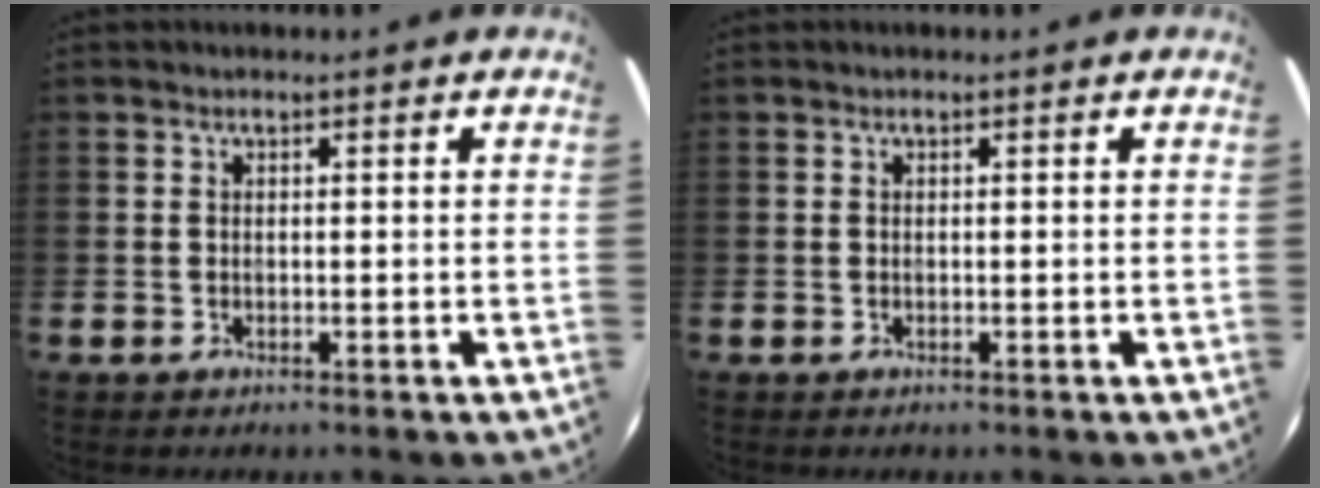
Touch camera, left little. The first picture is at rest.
{"total": 0.0}